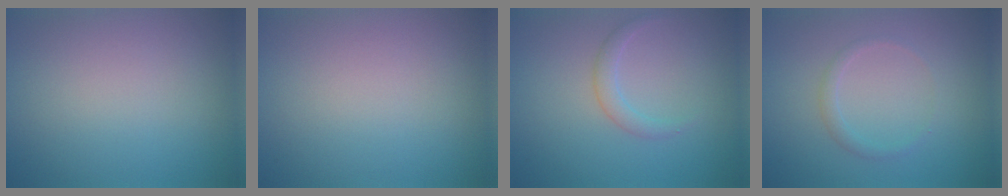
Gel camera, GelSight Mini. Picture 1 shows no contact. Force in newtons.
{"total": 0.0}
{"total": 1.4, "press": 1.4, "slide": 0.0}
{"total": 1.1, "press": 1.1, "slide": 0.0}